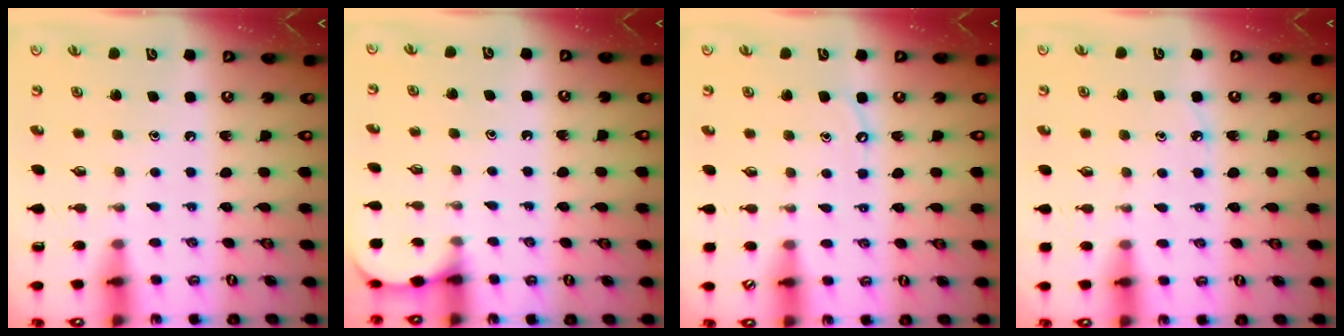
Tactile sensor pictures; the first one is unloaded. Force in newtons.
{"total": 2.4, "press": 2.4, "slide": 0.2}
{"total": 3.6, "press": 3.6, "slide": 0.6}
{"total": 3.9, "press": 3.8, "slide": 0.5}